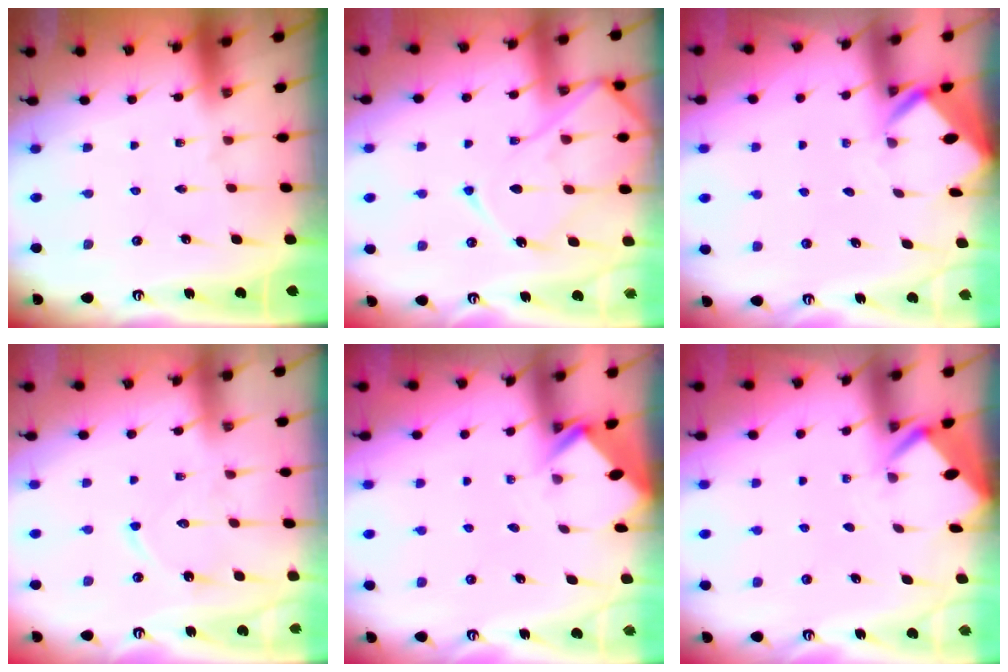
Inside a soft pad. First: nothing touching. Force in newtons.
{"total": 14.6, "press": 14.6, "slide": 1.3}
{"total": 3.3, "press": 3.3, "slide": 0.1}
{"total": 8.4, "press": 8.3, "slide": 0.5}
{"total": 2.7, "press": 2.7, "slide": 0.2}
{"total": 2.8, "press": 2.8, "slide": 0.2}